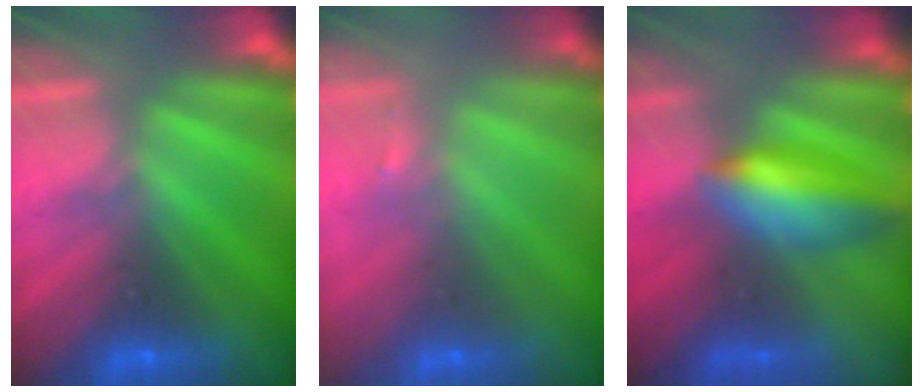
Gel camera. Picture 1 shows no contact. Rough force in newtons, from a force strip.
{"total": 1.6}
{"total": 7.5}